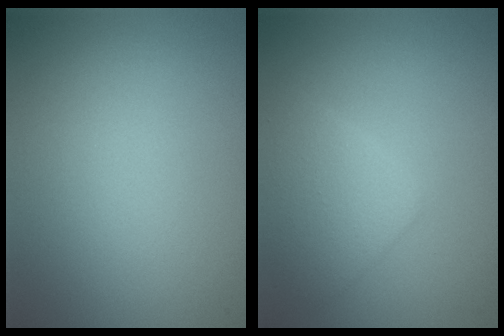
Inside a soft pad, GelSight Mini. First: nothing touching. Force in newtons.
{"total": 3.0, "press": 3.0, "slide": 0.1}